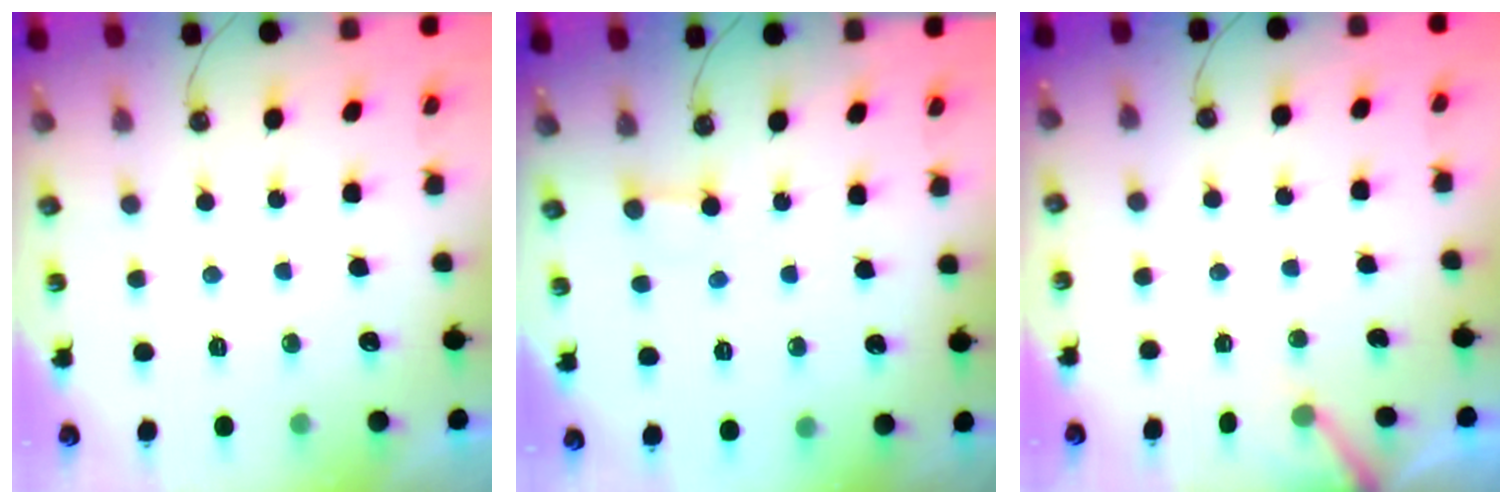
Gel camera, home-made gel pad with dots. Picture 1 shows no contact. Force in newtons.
{"total": 3.3, "press": 3.3, "slide": 0.4}
{"total": 3.0, "press": 3.0, "slide": 0.3}